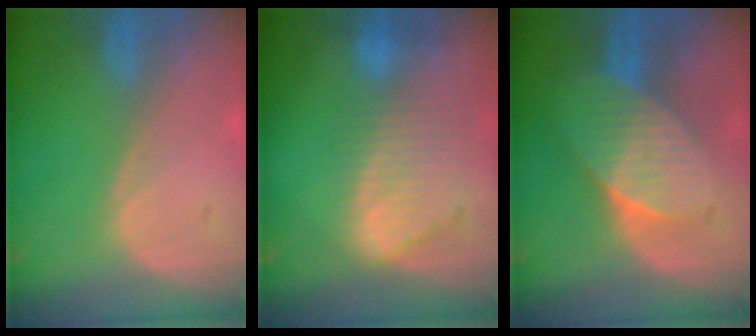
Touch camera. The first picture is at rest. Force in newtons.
{"total": 9.5, "press": 8.2, "slide": 4.7}
{"total": 7.4, "press": 6.7, "slide": 3.2}